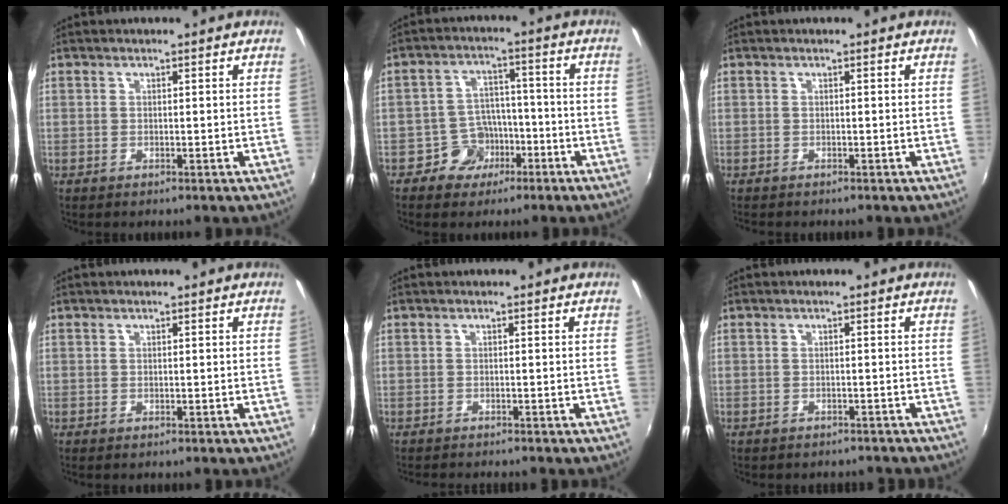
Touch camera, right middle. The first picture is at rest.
{"total": 6.9, "force": [-4.0, 5.5, 1.1], "torque": [-0.033, 0.027, -0.064]}
{"total": 0.8, "force": [-0.7, 0.3, 0.2], "torque": [-0.007, -0.003, -0.014]}
{"total": 0.0}
{"total": 2.3, "force": [-2.3, 0.2, 0.6], "torque": [-0.021, -0.015, -0.041]}
{"total": 4.5, "force": [-4.0, 1.5, 1.2], "torque": [-0.028, -0.013, -0.051]}